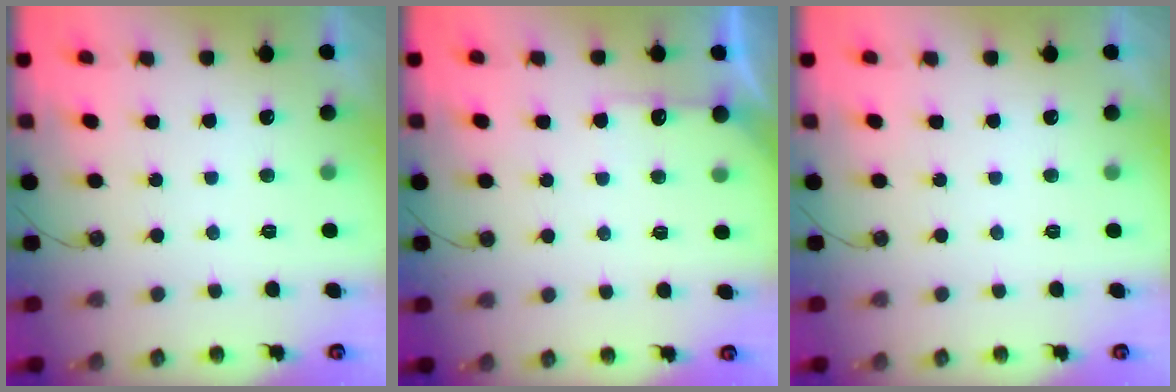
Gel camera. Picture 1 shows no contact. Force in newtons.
{"total": 4.4, "press": 4.4, "slide": 0.6}
{"total": 0.0}